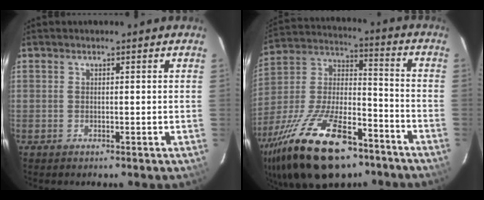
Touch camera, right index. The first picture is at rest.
{"total": 27.3, "force": [-17.1, 11.5, 18.0], "torque": [-0.359, -0.015, -0.280]}